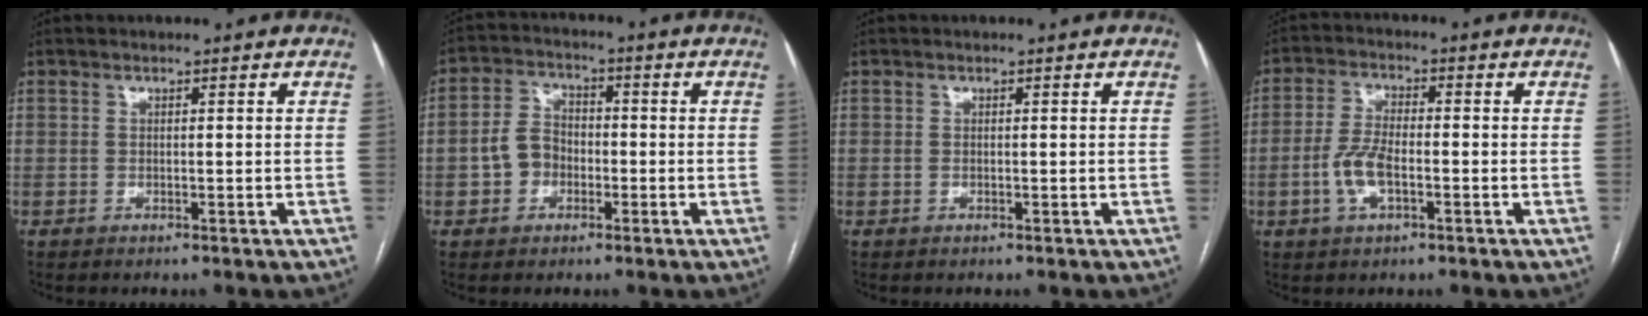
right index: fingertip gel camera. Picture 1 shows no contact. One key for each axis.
{"total": 5.6, "fx": -1.5, "fy": 4.6, "fz": 3.0, "tx": -0.067, "ty": 0.024, "tz": -0.026}
{"total": 0.0}
{"total": 5.9, "fx": -1.9, "fy": 2.2, "fz": 5.1, "tx": -0.114, "ty": 0.005, "tz": -0.036}